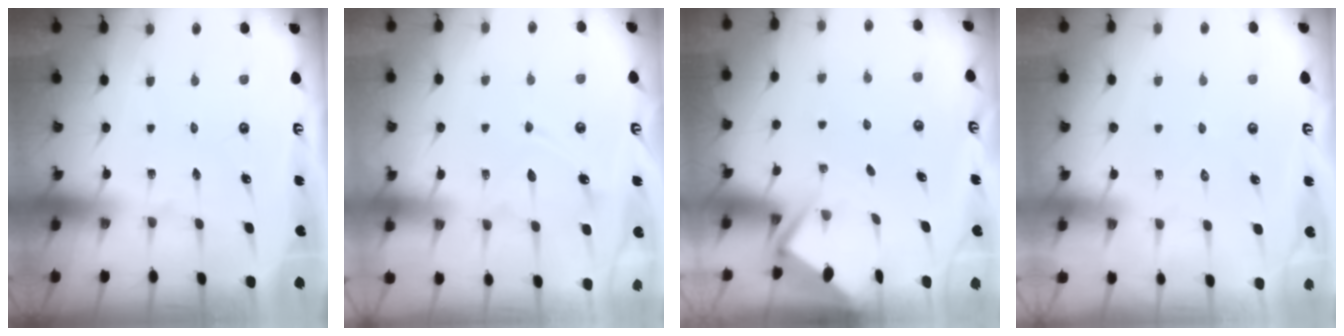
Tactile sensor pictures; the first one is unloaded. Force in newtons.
{"total": 8.9, "press": 8.9, "slide": 0.8}
{"total": 2.8, "press": 2.8, "slide": 0.4}
{"total": 2.9, "press": 2.9, "slide": 0.4}